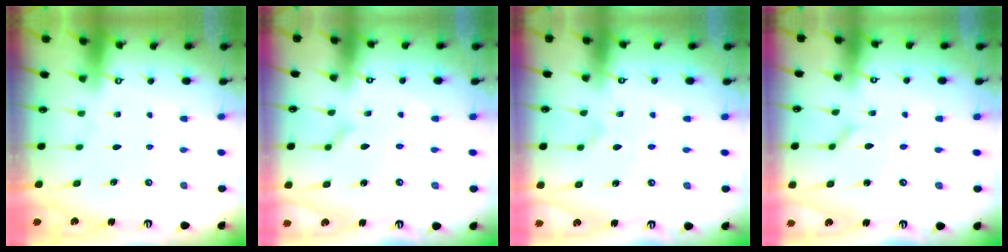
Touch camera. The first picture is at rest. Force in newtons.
{"total": 2.9, "press": 2.9, "slide": 0.3}
{"total": 2.5, "press": 2.4, "slide": 0.5}
{"total": 1.2, "press": 1.2, "slide": 0.2}